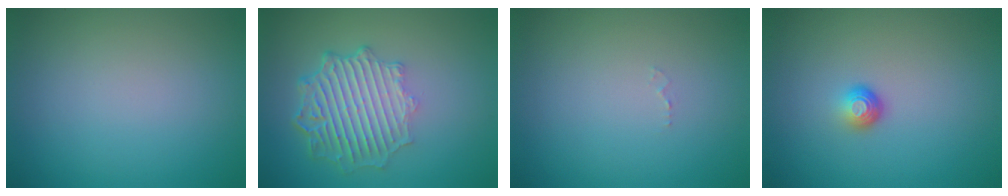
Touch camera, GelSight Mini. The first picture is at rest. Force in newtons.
{"total": 6.3, "press": 4.7, "slide": 4.2}
{"total": 0.5, "press": 0.5, "slide": 0.1}
{"total": 1.6, "press": 1.0, "slide": 1.2}